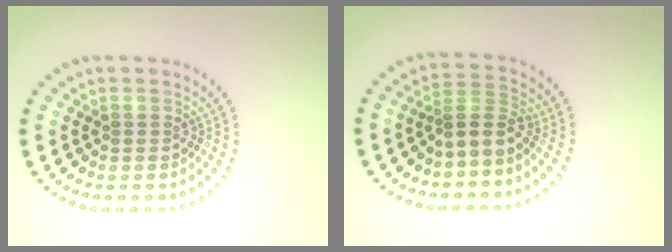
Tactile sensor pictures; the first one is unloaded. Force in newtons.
{"total": 2.8, "press": 2.1, "slide": 1.9}